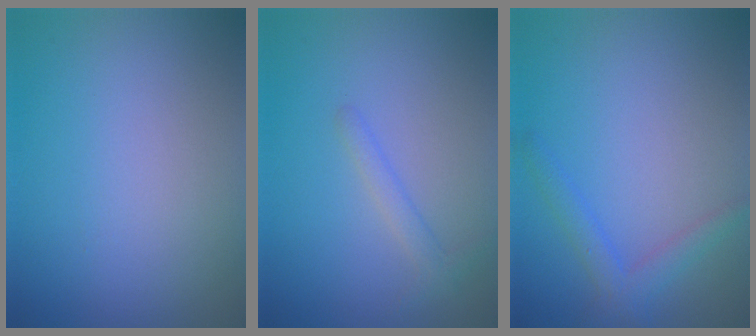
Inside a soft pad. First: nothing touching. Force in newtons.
{"total": 1.3, "press": 1.3, "slide": 0.1}
{"total": 2.2, "press": 2.2, "slide": 0.0}